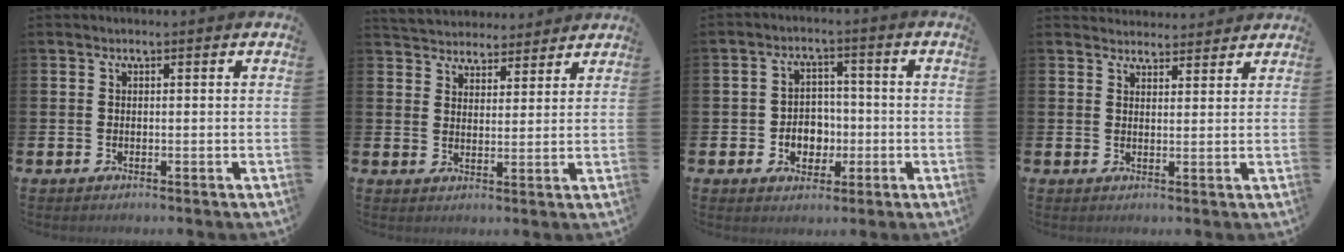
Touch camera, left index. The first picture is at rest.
{"total": 4.4, "force": [4.1, 1.2, -0.5], "torque": [-0.009, -0.027, 0.074]}
{"total": 4.2, "force": [-0.8, 3.7, 1.6], "torque": [-0.031, 0.002, -0.023]}
{"total": 3.1, "force": [3.0, 0.8, -0.2], "torque": [0.010, -0.019, 0.053]}